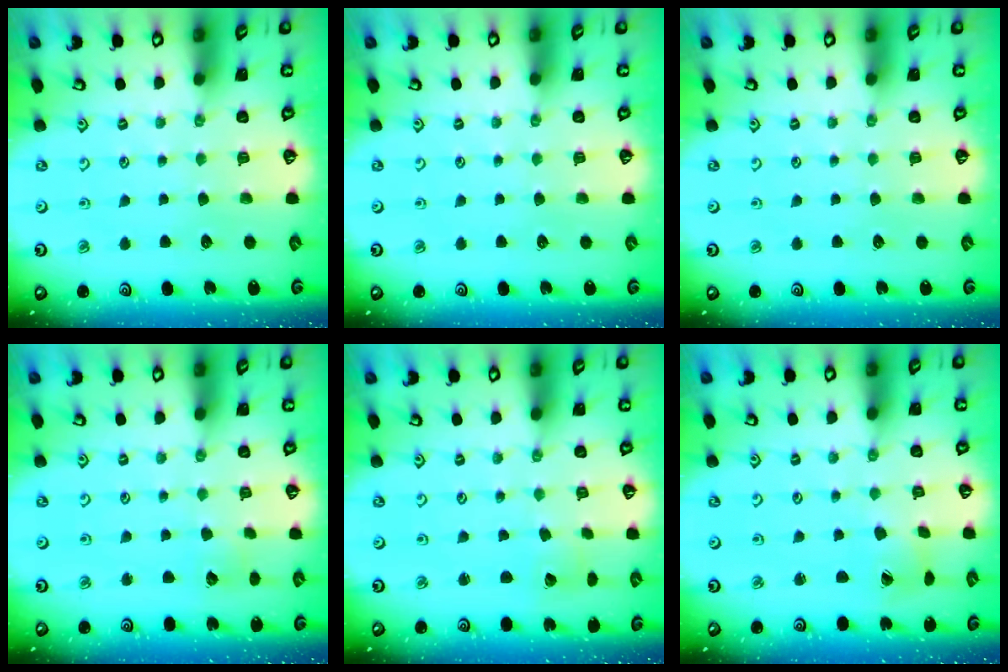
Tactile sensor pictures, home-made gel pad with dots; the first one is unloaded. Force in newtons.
{"total": 0.0}
{"total": 0.0}
{"total": 4.2, "press": 4.1, "slide": 0.5}
{"total": 2.1, "press": 2.1, "slide": 0.2}
{"total": 3.1, "press": 3.1, "slide": 0.4}